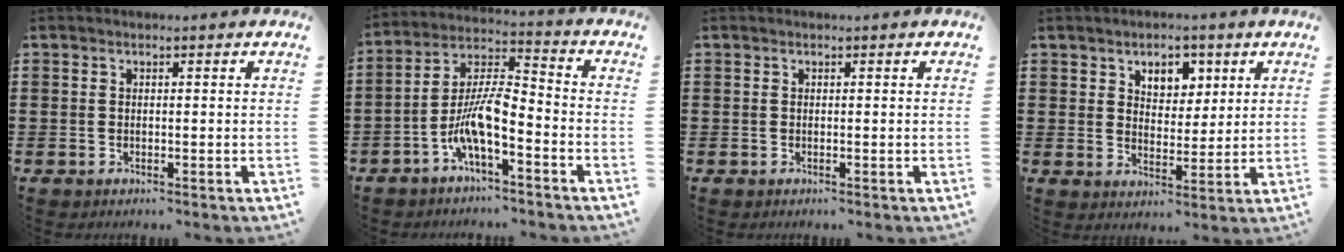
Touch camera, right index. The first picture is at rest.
{"total": 8.5, "force": [-4.3, 2.1, 7.1], "torque": [-0.161, -0.009, -0.087]}
{"total": 0.0}
{"total": 4.6, "force": [2.8, 3.3, 1.6], "torque": [-0.041, 0.008, 0.048]}